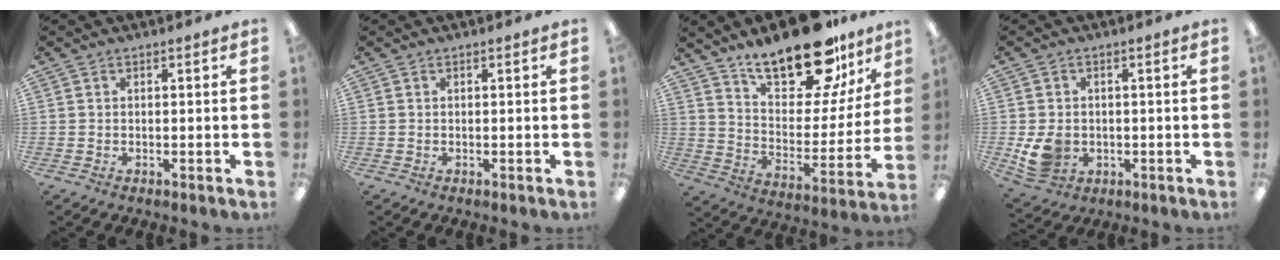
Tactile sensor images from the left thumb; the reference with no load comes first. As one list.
[{"total": 0.0}, {"total": 22.3, "force": [16.8, 8.5, 11.9], "torque": [-0.189, -0.106, 0.287]}, {"total": 6.4, "force": [-0.6, 5.4, 3.4], "torque": [-0.064, 0.004, -0.008]}]